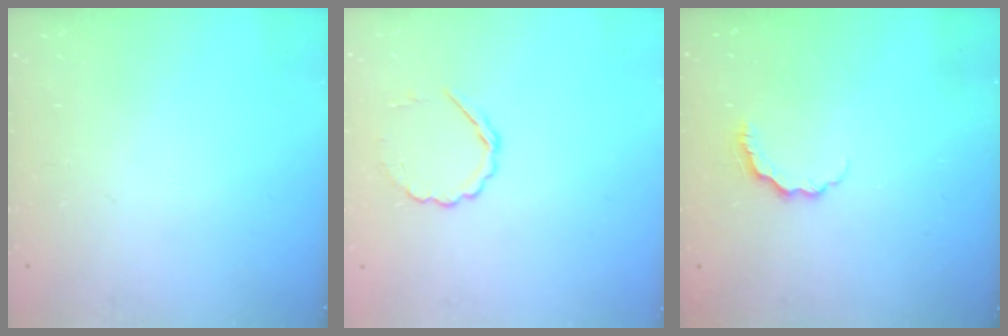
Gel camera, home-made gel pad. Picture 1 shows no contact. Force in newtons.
{"total": 4.4, "press": 4.2, "slide": 1.5}
{"total": 3.3, "press": 3.2, "slide": 0.7}